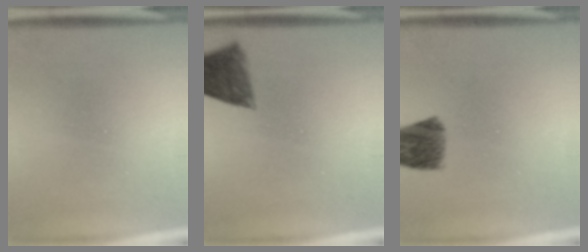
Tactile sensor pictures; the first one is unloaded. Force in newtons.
{"total": 7.1}
{"total": 8.5}